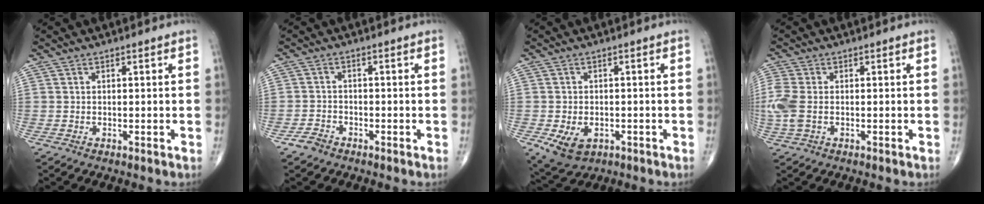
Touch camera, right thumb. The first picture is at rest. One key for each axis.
{"total": 2.6, "fx": -2.0, "fy": 1.5, "fz": 0.7, "tx": -0.018, "ty": 0.009, "tz": -0.038}
{"total": 6.5, "fx": -2.2, "fy": 4.5, "fz": 4.2, "tx": -0.070, "ty": 0.002, "tz": -0.026}
{"total": 5.9, "fx": -0.6, "fy": 3.6, "fz": 4.6, "tx": -0.142, "ty": 0.003, "tz": -0.013}